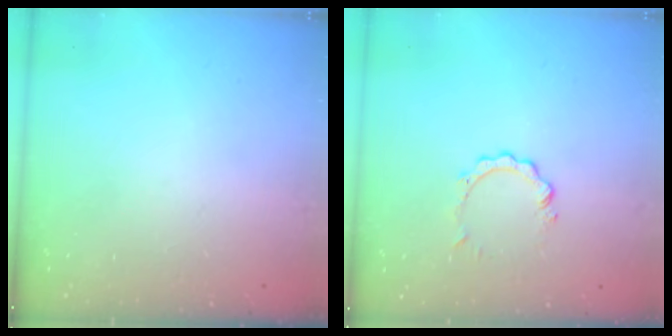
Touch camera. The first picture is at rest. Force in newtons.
{"total": 2.1, "press": 2.1, "slide": 0.2}